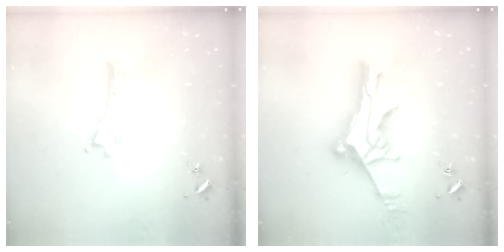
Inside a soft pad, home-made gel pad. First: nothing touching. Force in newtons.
{"total": 12.6, "press": 12.6, "slide": 1.0}